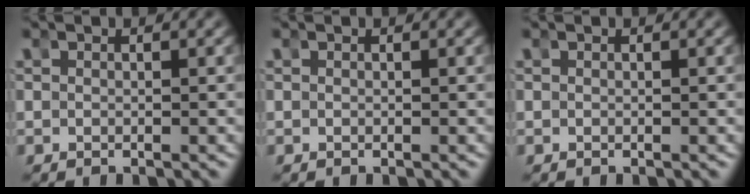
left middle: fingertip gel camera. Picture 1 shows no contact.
{"total": 0.0}
{"total": 0.0}